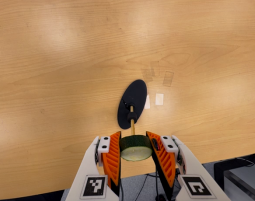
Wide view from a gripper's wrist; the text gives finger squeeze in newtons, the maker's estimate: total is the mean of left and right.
{"total": 10.6, "left": 9.9, "right": 11.3}